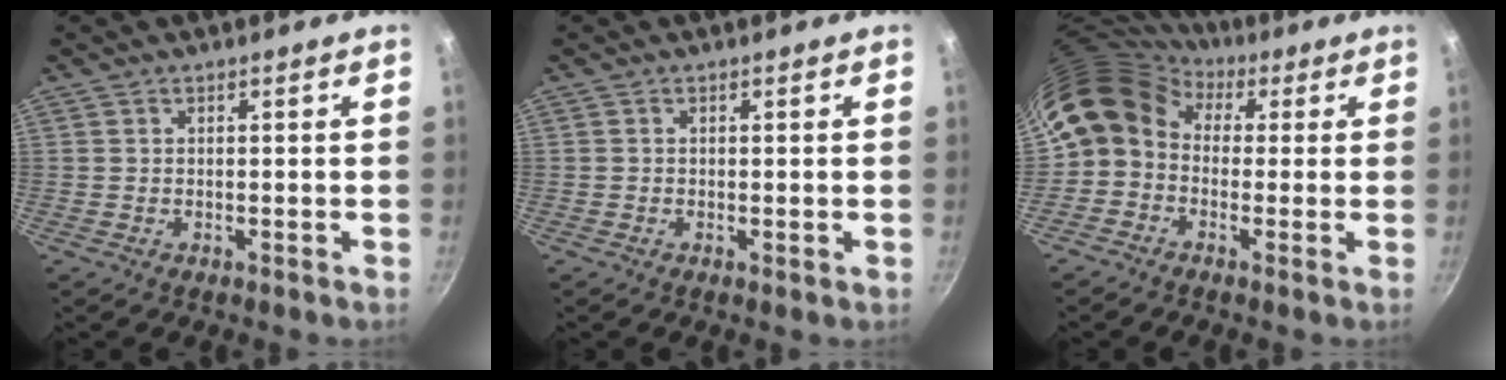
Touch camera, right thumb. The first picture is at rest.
{"total": 0.0}
{"total": 10.2, "force": [2.0, 8.3, 5.7], "torque": [-0.092, 0.022, 0.009]}